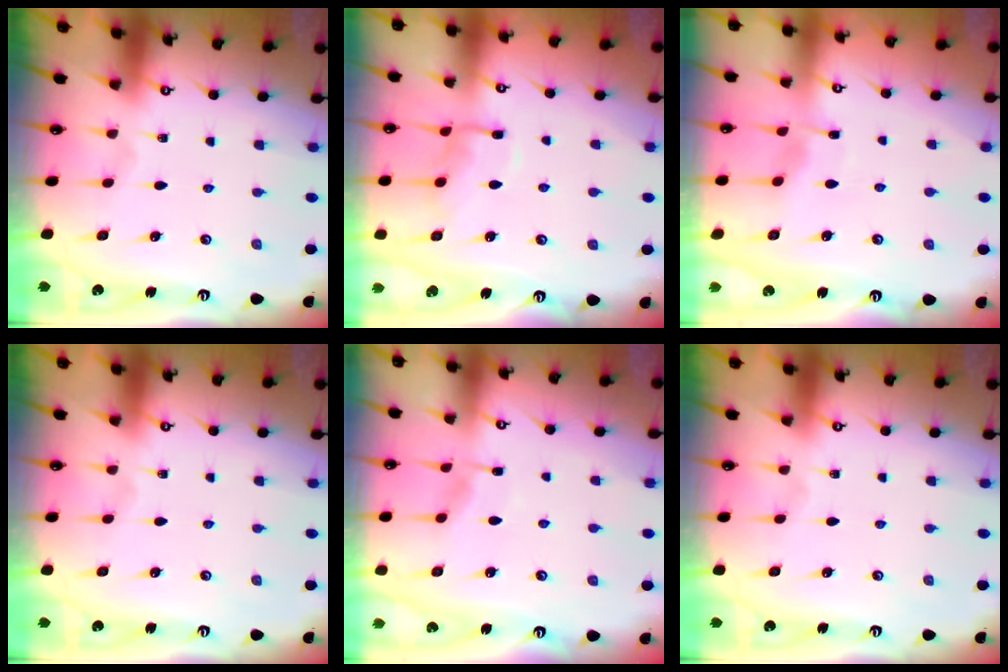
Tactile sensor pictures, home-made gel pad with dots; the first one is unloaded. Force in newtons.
{"total": 7.9, "press": 7.9, "slide": 0.5}
{"total": 3.9, "press": 3.8, "slide": 0.5}
{"total": 0.0}
{"total": 4.4, "press": 4.3, "slide": 0.5}
{"total": 0.0}